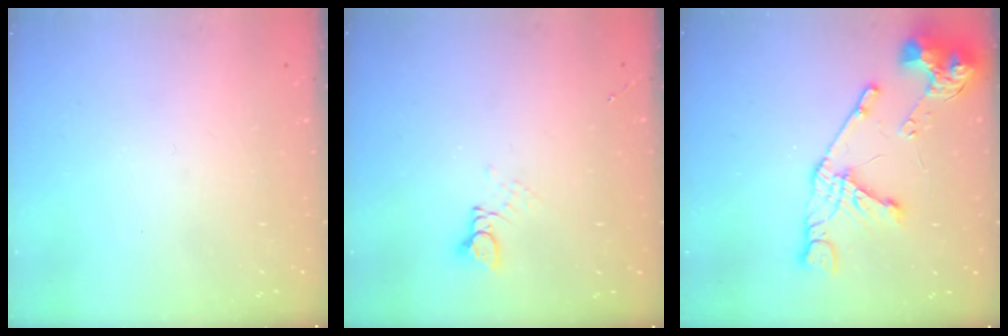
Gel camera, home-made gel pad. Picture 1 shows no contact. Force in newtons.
{"total": 2.9, "press": 2.9, "slide": 0.2}
{"total": 16.5, "press": 16.5, "slide": 1.6}